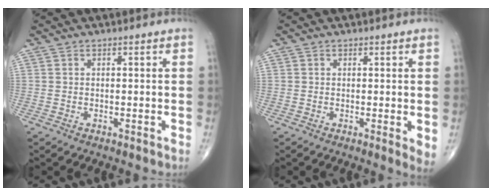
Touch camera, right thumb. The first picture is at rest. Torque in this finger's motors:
{"motor_torque": [-0.25, 0.28, 0.20, 0.10, 0.08]}